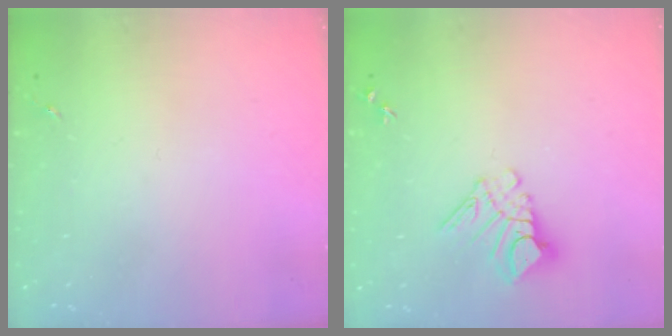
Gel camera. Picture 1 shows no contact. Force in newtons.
{"total": 9.6, "press": 9.6, "slide": 1.0}